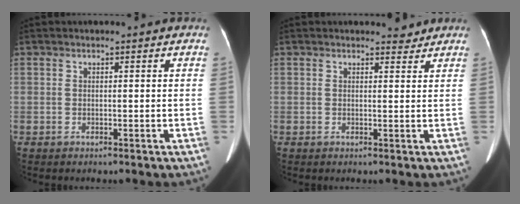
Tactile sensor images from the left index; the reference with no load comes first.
{"total": 1.6, "force": [1.6, 0.5, 0.0], "torque": [-0.004, -0.010, 0.017]}